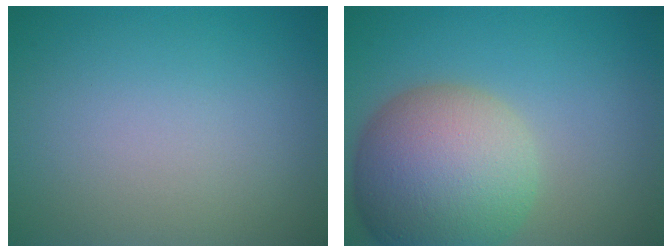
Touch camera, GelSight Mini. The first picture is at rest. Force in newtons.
{"total": 11.0, "press": 11.0, "slide": 0.6}